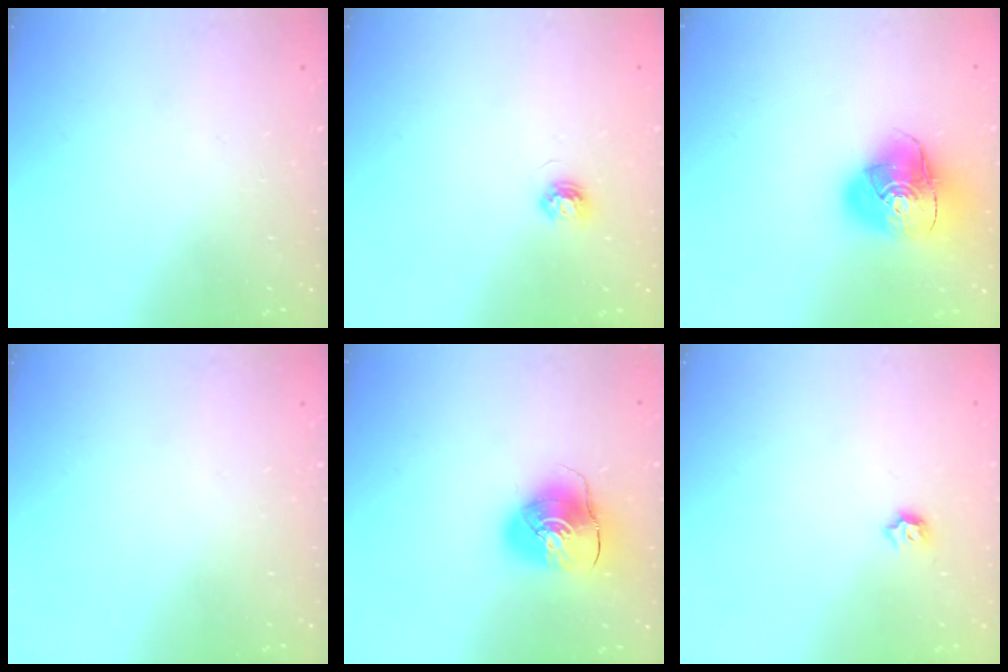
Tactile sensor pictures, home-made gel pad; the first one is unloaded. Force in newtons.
{"total": 4.5, "press": 4.4, "slide": 0.5}
{"total": 15.6, "press": 15.4, "slide": 2.4}
{"total": 0.0}
{"total": 11.3, "press": 11.2, "slide": 1.4}
{"total": 3.7, "press": 3.6, "slide": 0.6}